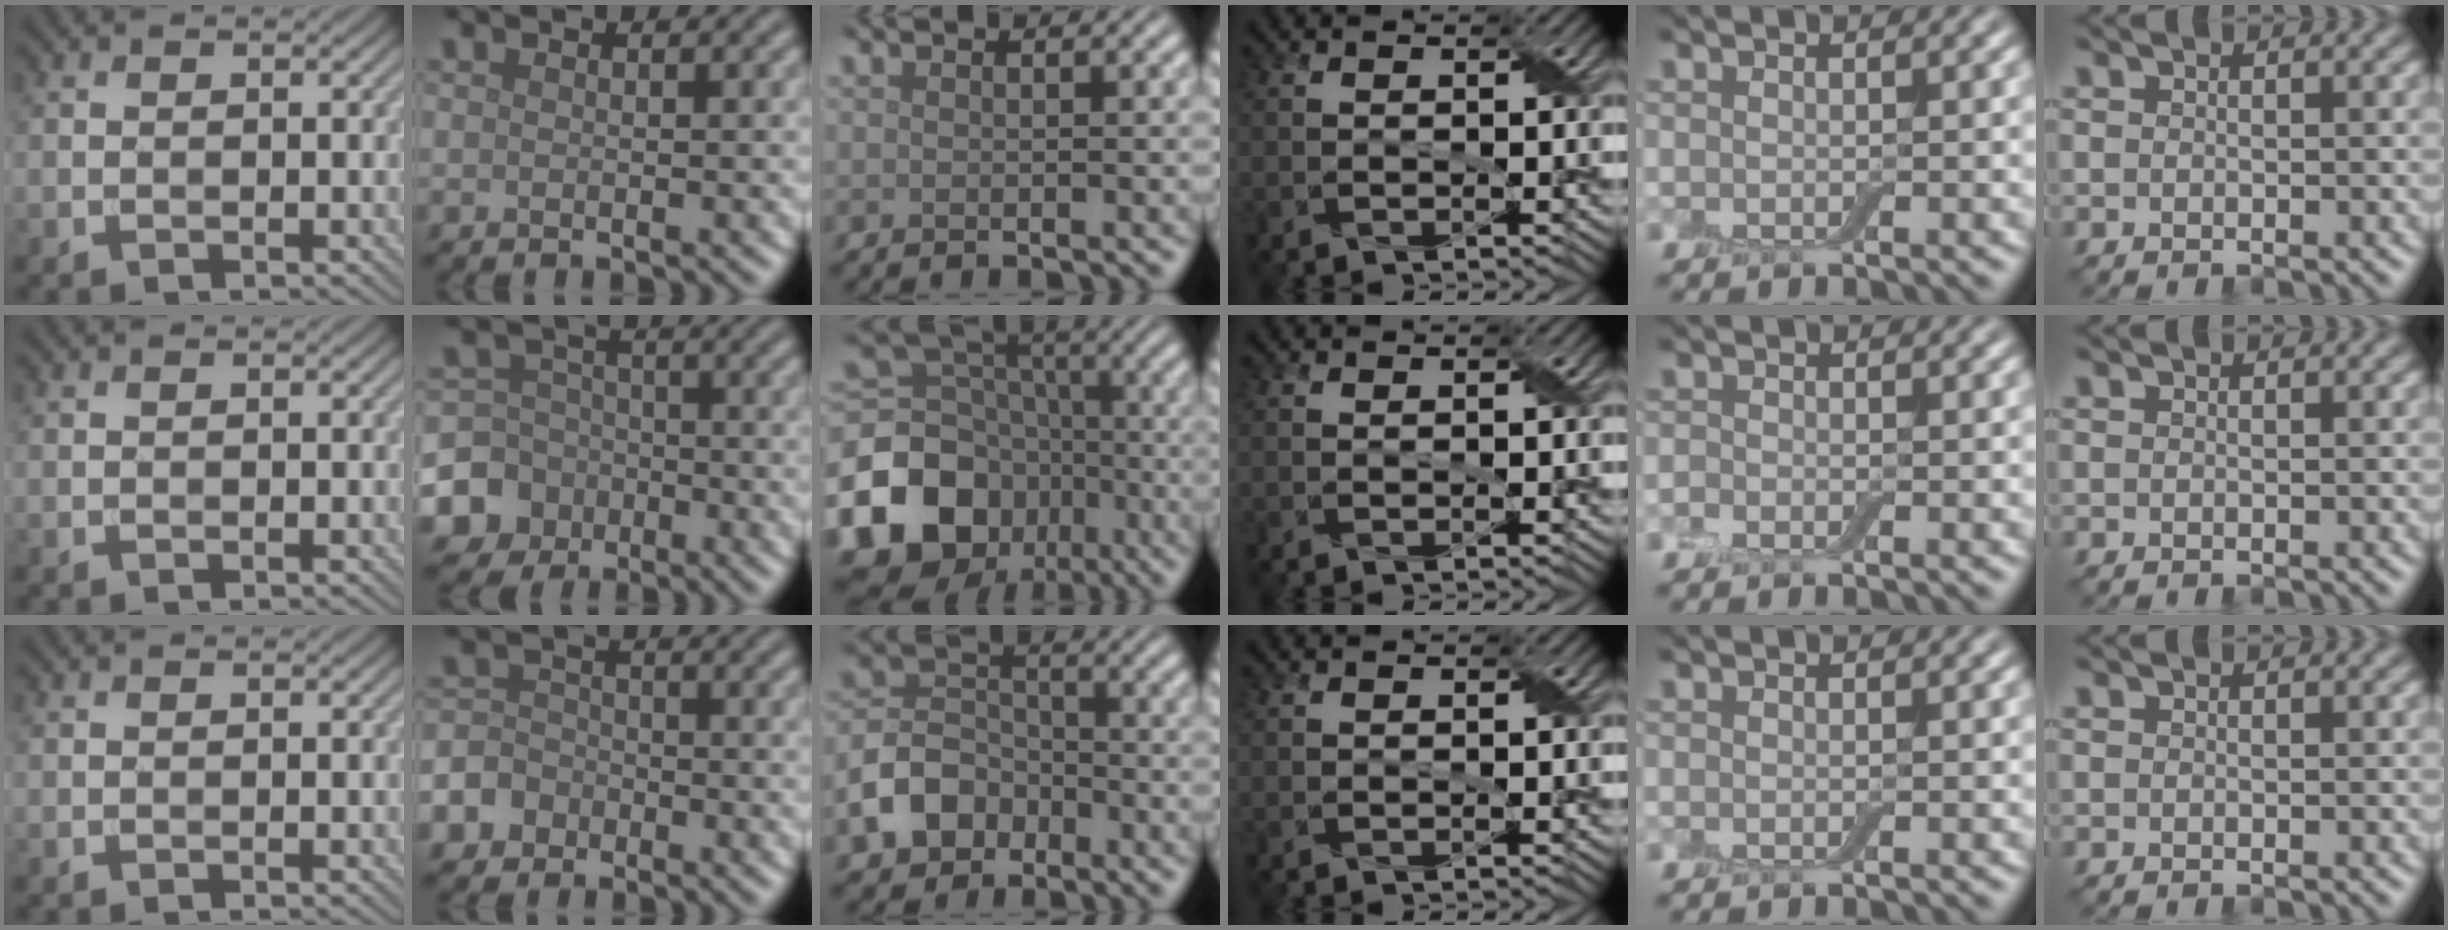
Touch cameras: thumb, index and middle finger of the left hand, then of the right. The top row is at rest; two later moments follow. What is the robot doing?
{"motion": "fold", "object": "aluminum foil"}